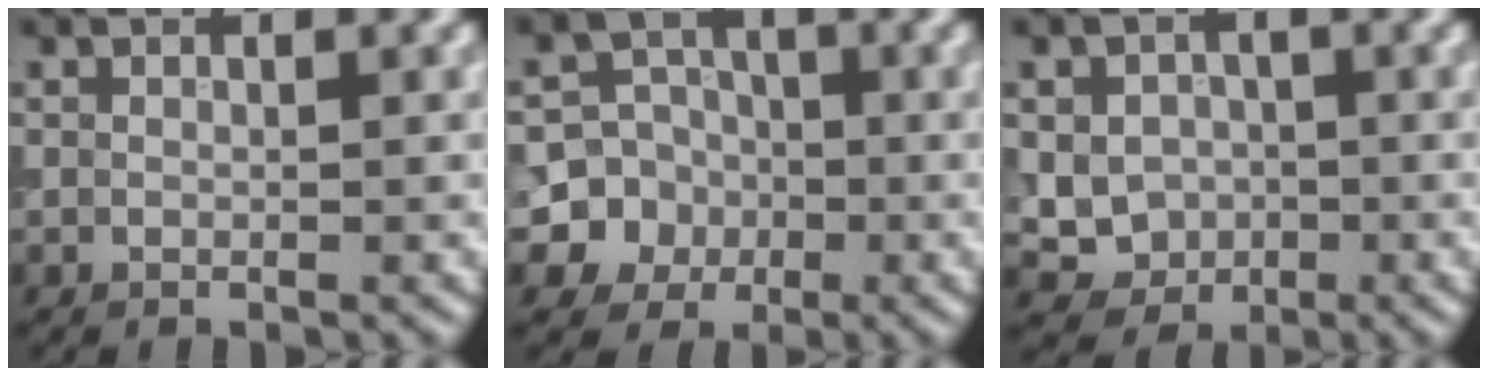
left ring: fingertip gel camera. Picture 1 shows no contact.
{"total": 8.6, "force": [-1.9, 8.2, 1.2], "torque": [-0.024, 0.006, -0.052]}
{"total": 4.2, "force": [-0.4, 3.8, 1.7], "torque": [-0.016, -0.003, -0.021]}